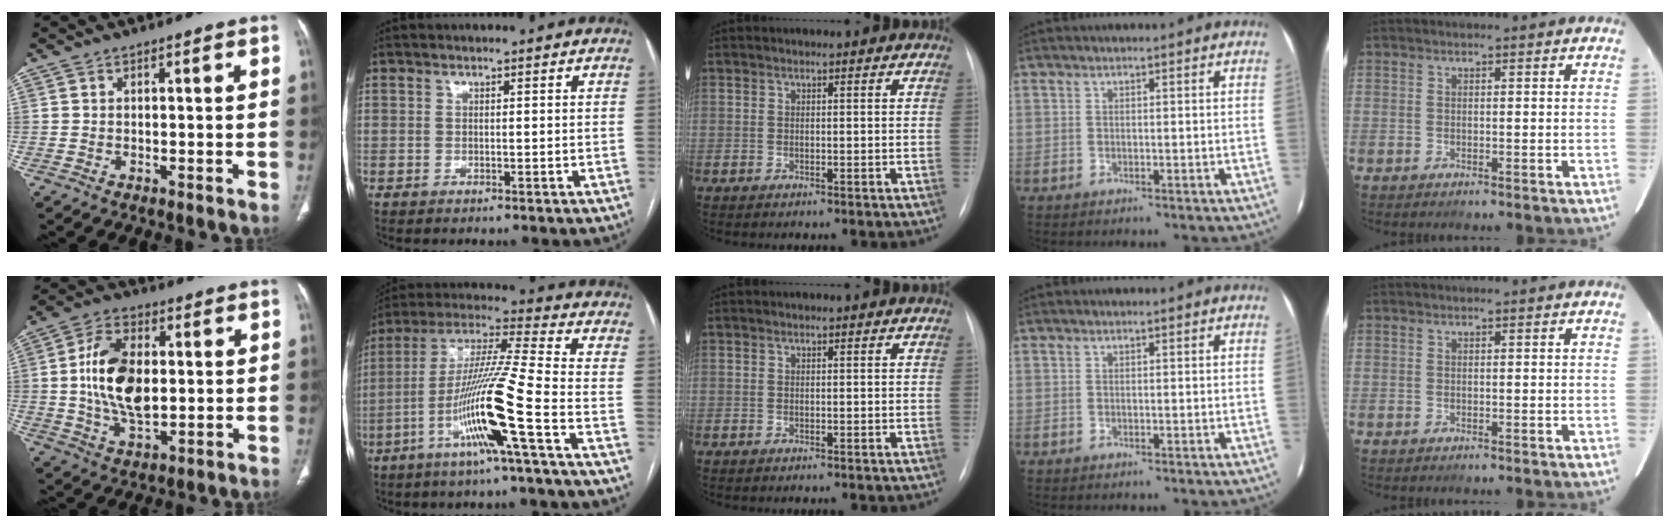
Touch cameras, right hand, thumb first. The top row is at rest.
{"thumb": {"total": 13.7, "force": [0.8, 7.9, 11.2], "torque": [-0.200, 0.001, 0.017]}, "index": {"total": 15.1, "force": [-5.9, -1.6, 13.9], "torque": [-0.271, -0.006, -0.115]}}